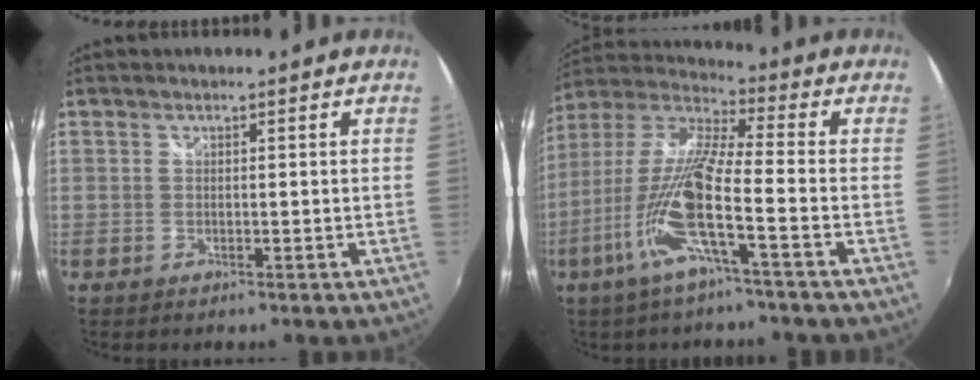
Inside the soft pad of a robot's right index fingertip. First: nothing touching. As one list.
[{"total": 15.3, "force": [-6.1, 0.9, 14.0], "torque": [-0.283, -0.017, -0.125]}]